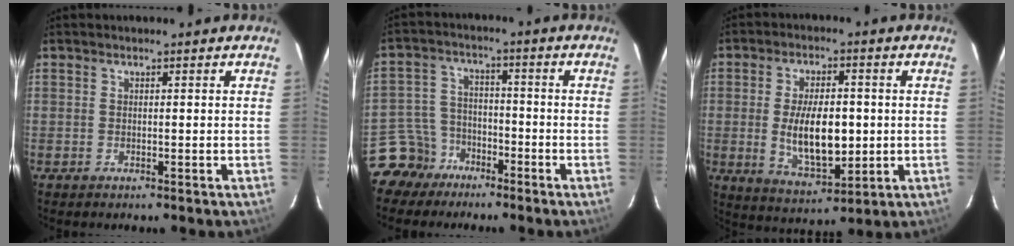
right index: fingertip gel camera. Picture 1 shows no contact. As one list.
[{"total": 7.5, "force": [-5.5, 5.1, 0.3], "torque": [-0.026, 0.025, -0.103]}, {"total": 12.1, "force": [-0.8, 5.5, 10.7], "torque": [-0.200, -0.012, -0.002]}]